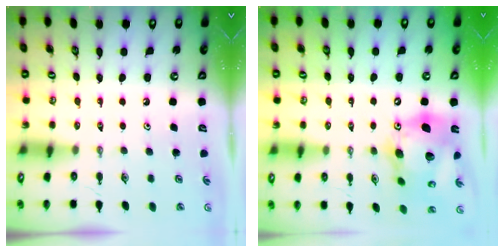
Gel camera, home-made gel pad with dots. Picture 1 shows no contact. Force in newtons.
{"total": 21.8, "press": 21.5, "slide": 3.9}